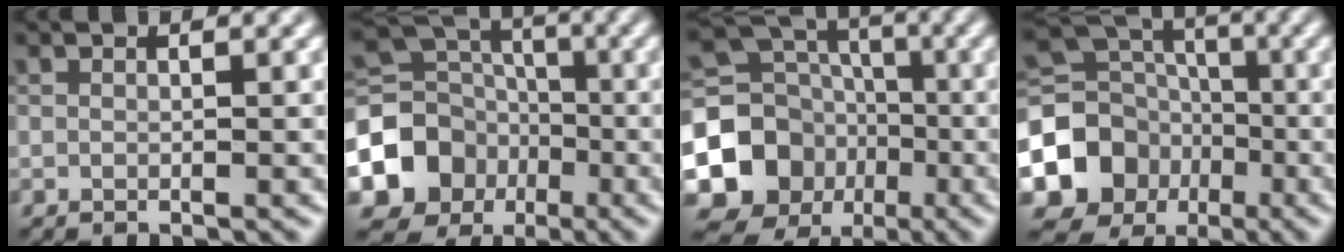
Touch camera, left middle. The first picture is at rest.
{"total": 8.5, "force": [-3.1, 7.2, 3.3], "torque": [-0.074, -0.005, -0.067]}
{"total": 10.5, "force": [-3.1, 9.2, 4.1], "torque": [-0.094, -0.015, -0.061]}
{"total": 9.4, "force": [-3.2, 8.0, 3.7], "torque": [-0.090, -0.011, -0.063]}